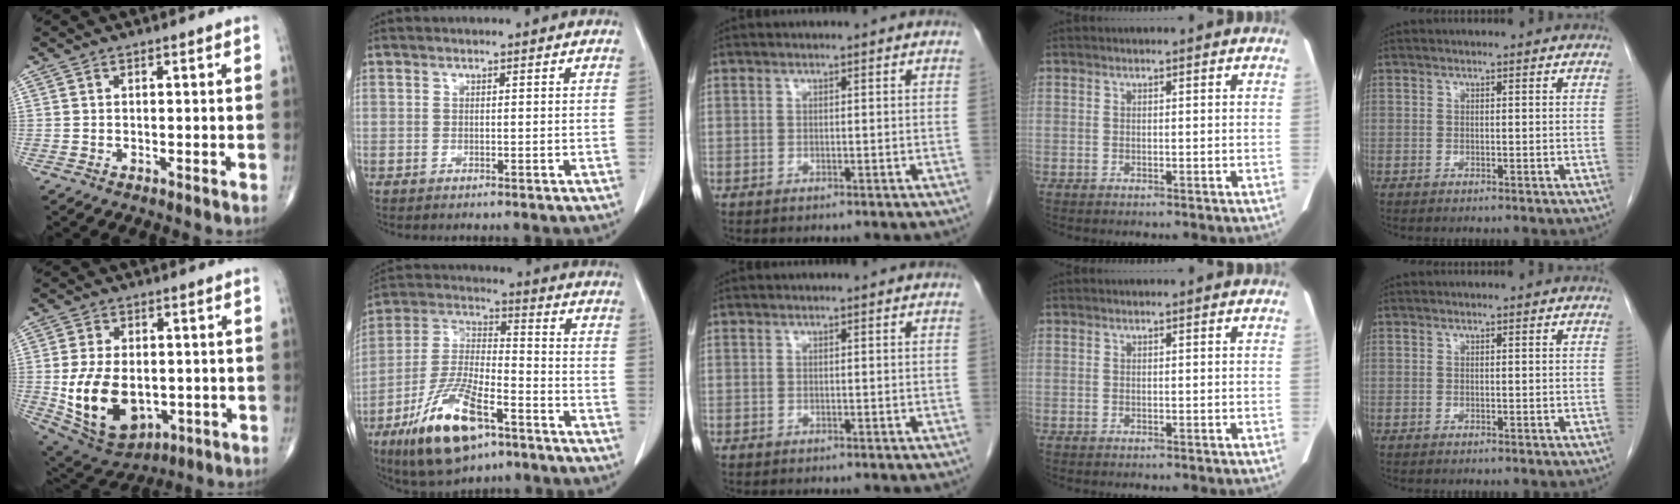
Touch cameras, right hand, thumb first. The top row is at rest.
{"thumb": {"total": 16.2, "force": [-2.3, 10.3, 12.3], "torque": [-0.208, -0.006, -0.013]}, "index": {"total": 16.7, "force": [-9.4, 5.5, 12.7], "torque": [-0.263, -0.013, -0.167]}}